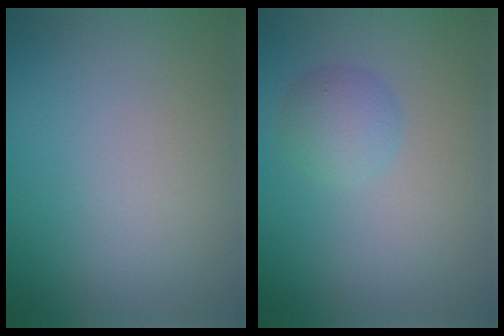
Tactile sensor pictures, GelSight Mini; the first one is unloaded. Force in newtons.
{"total": 2.4, "press": 2.4, "slide": 0.1}